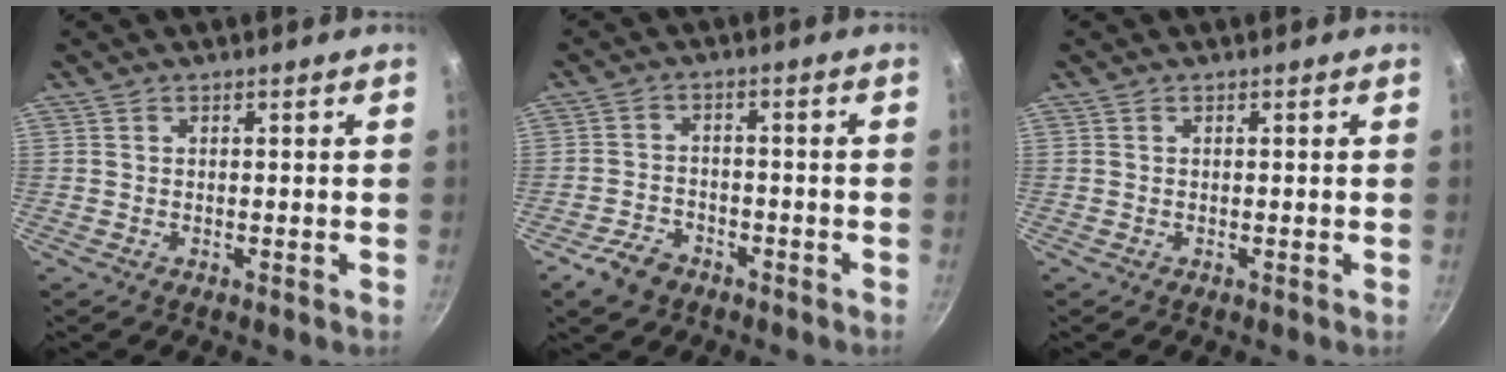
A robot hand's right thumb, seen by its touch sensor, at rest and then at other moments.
{"total": 5.9, "force": [-3.8, 3.7, 2.5], "torque": [-0.042, 0.032, -0.065]}
{"total": 0.0}